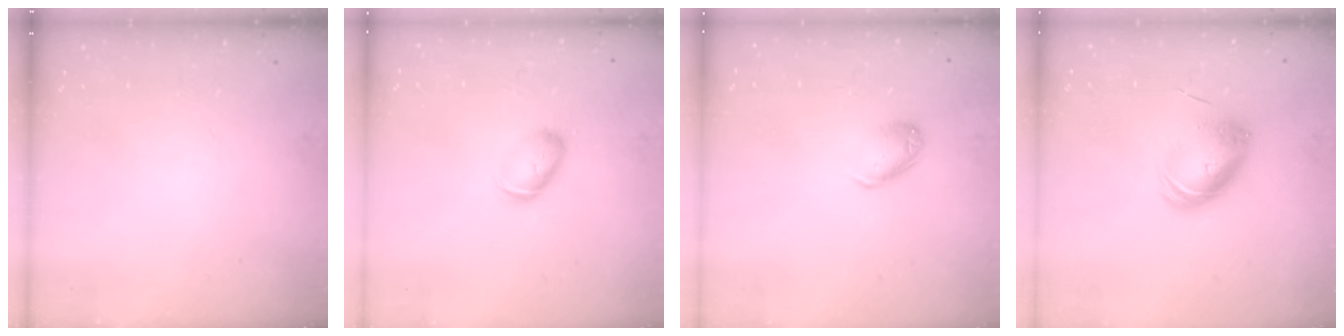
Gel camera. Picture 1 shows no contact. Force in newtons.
{"total": 5.9, "press": 5.8, "slide": 0.7}
{"total": 8.6, "press": 8.5, "slide": 1.3}
{"total": 7.5, "press": 7.4, "slide": 1.2}